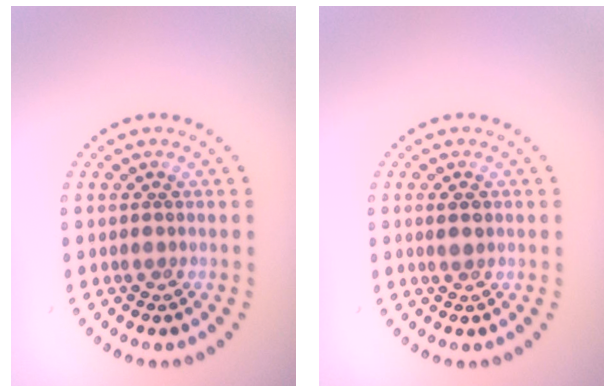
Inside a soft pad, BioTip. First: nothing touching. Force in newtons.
{"total": 1.2, "press": 1.2, "slide": 0.3}